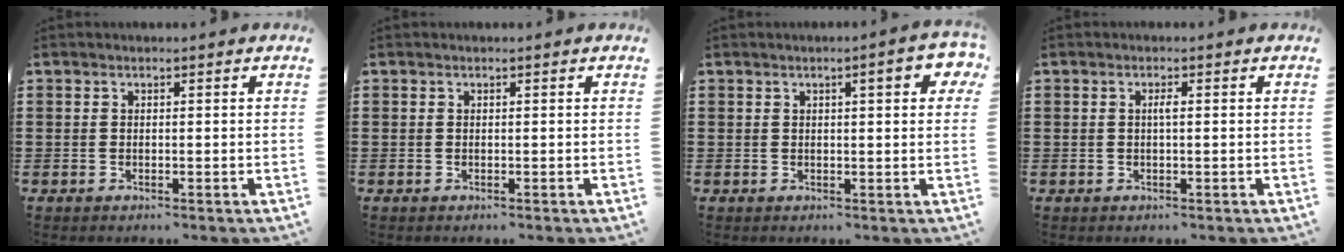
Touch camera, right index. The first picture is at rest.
{"total": 0.0}
{"total": 4.3, "force": [1.4, 0.9, 4.0], "torque": [-0.062, 0.000, 0.018]}
{"total": 1.1, "force": [0.0, 0.1, 1.1], "torque": [-0.022, -0.002, 0.000]}